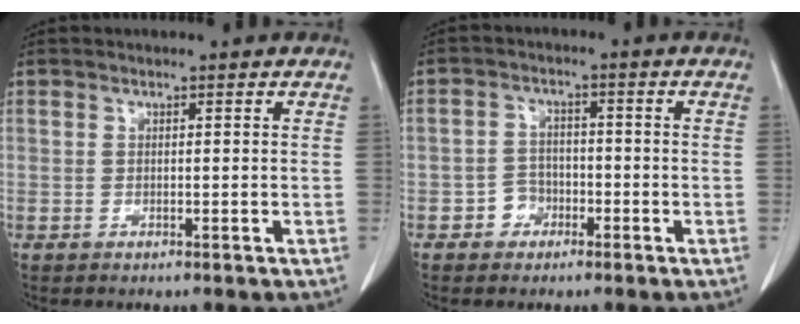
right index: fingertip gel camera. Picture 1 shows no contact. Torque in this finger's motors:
{"motor_torque": [-0.50, 0.20, -0.58, -0.21]}